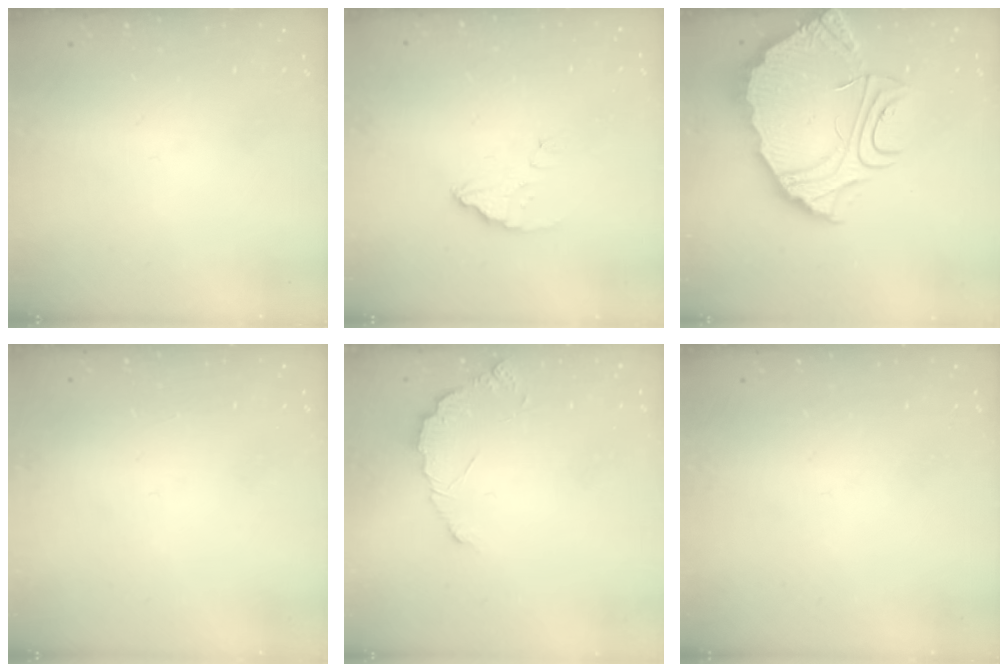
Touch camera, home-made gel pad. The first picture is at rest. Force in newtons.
{"total": 4.7, "press": 4.6, "slide": 0.6}
{"total": 18.6, "press": 18.5, "slide": 1.8}
{"total": 2.1, "press": 2.1, "slide": 0.1}
{"total": 4.6, "press": 4.6, "slide": 0.4}
{"total": 0.0}